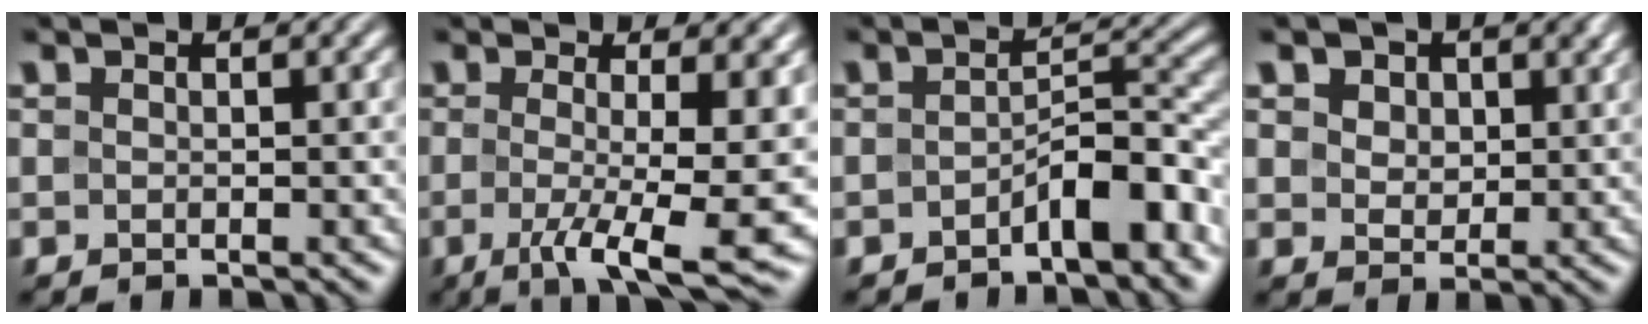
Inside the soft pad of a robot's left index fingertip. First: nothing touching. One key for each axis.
{"total": 9.4, "fx": -1.5, "fy": 2.3, "fz": 9.0, "tx": -0.128, "ty": -0.014, "tz": -0.020}
{"total": 4.2, "fx": -2.3, "fy": 1.5, "fz": 3.2, "tx": -0.042, "ty": 0.018, "tz": -0.039}
{"total": 4.6, "fx": 2.7, "fy": 3.1, "fz": 2.2, "tx": -0.061, "ty": 0.003, "tz": 0.042}